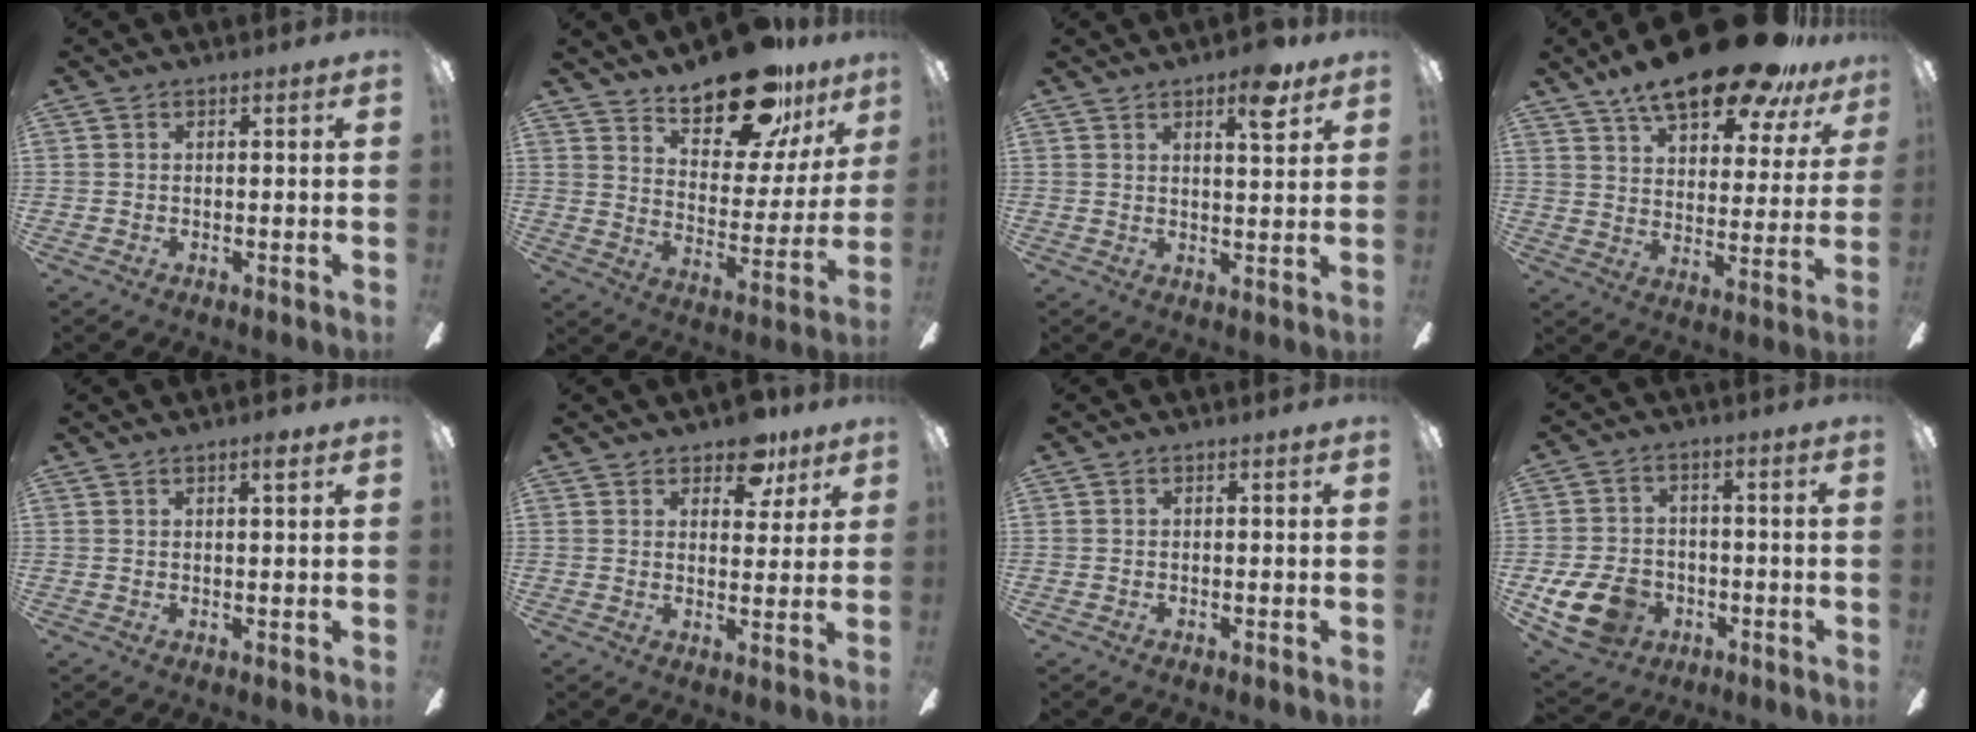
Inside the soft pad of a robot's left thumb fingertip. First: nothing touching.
{"total": 20.1, "force": [16.1, 7.2, 9.5], "torque": [-0.142, -0.112, 0.275]}
{"total": 6.8, "force": [4.6, 1.8, 4.7], "torque": [-0.055, -0.023, 0.070]}
{"total": 19.6, "force": [15.1, 6.1, 10.8], "torque": [-0.178, -0.095, 0.258]}
{"total": 2.2, "force": [1.6, 0.2, 1.4], "torque": [-0.016, -0.006, 0.025]}
{"total": 8.0, "force": [6.0, 4.3, 3.2], "torque": [-0.024, -0.032, 0.104]}
{"total": 0.0}
{"total": 12.1, "force": [-4.7, 8.8, 6.7], "torque": [-0.152, 0.026, -0.084]}